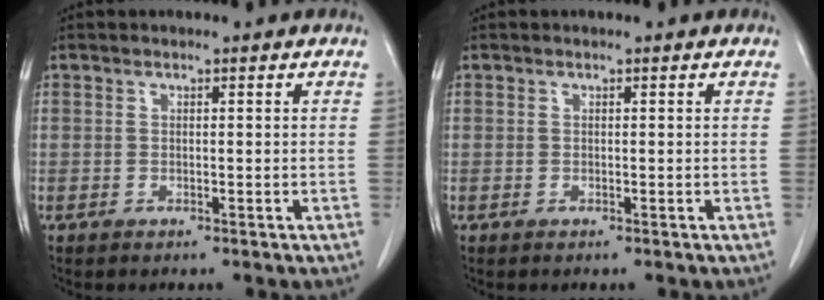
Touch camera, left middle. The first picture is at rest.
{"total": 0.0}